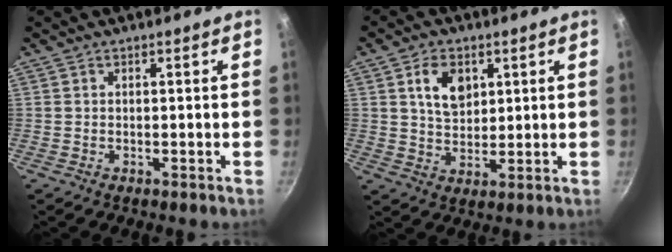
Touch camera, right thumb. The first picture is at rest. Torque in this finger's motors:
{"motor_torque": [1.67, 0.65, 0.62, -1.31, 0.16]}